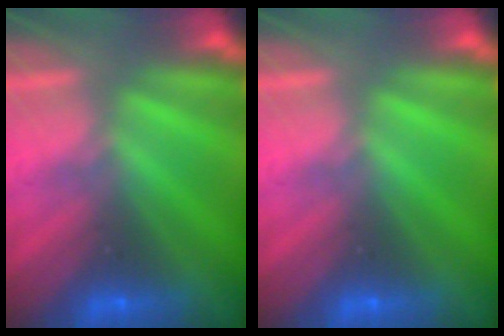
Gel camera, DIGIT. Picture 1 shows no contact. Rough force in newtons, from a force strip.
{"total": 0.0}